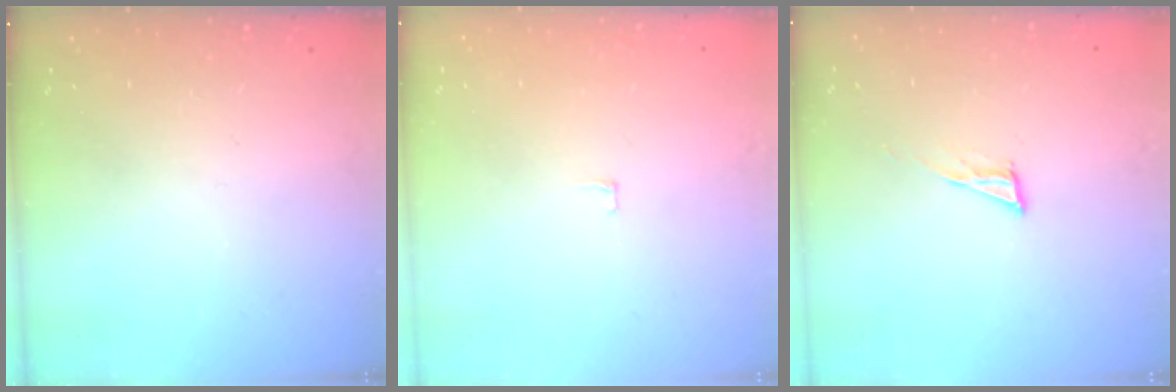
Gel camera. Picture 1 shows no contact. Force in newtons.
{"total": 2.4, "press": 2.4, "slide": 0.2}
{"total": 5.7, "press": 5.5, "slide": 1.4}